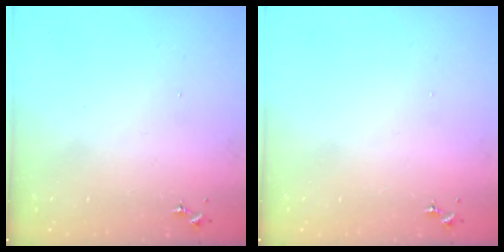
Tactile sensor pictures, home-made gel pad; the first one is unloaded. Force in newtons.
{"total": 0.0}